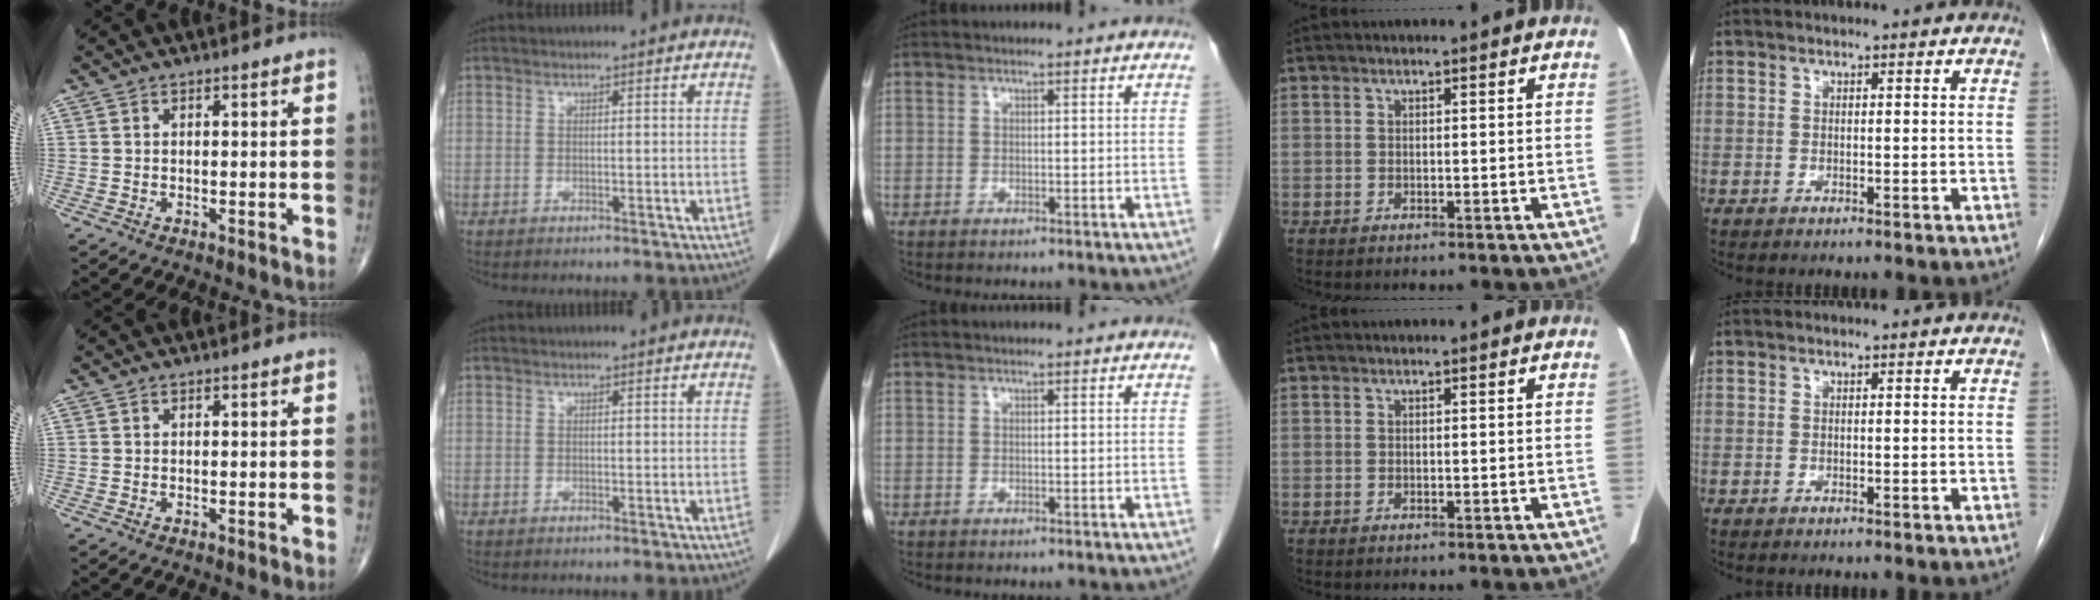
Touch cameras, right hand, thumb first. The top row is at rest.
{}